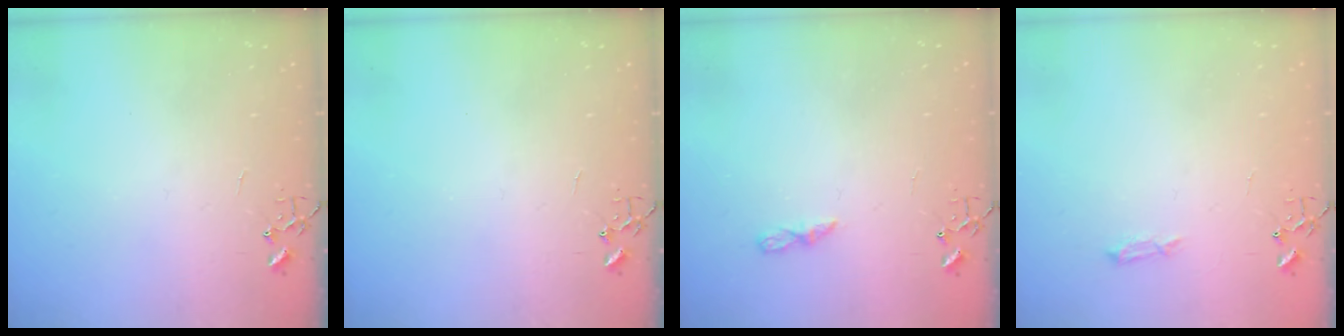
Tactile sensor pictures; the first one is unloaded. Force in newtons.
{"total": 0.0}
{"total": 5.5, "press": 5.4, "slide": 0.4}
{"total": 4.0, "press": 4.0, "slide": 0.6}